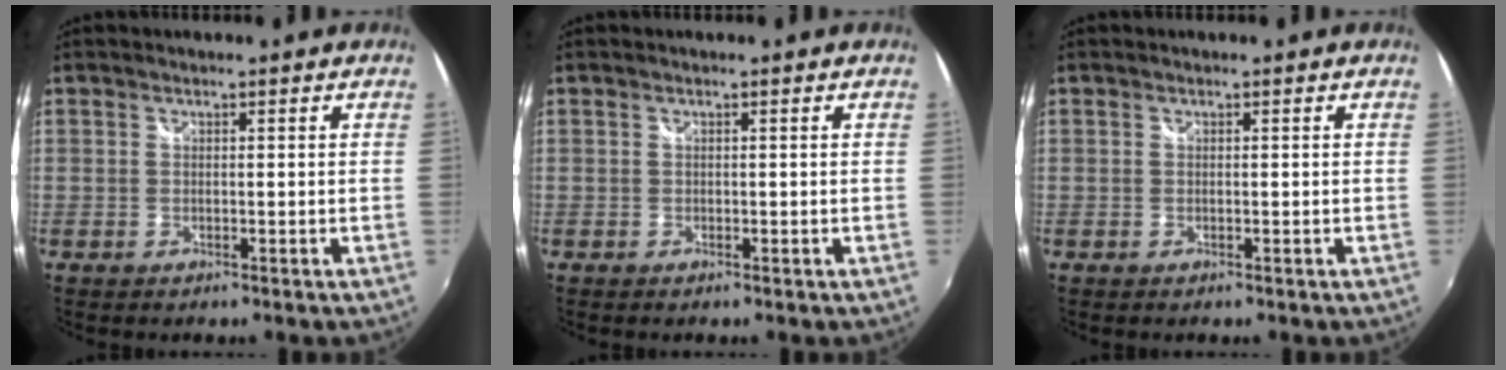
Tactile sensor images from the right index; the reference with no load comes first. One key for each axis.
{"total": 0.0}
{"total": 0.0}